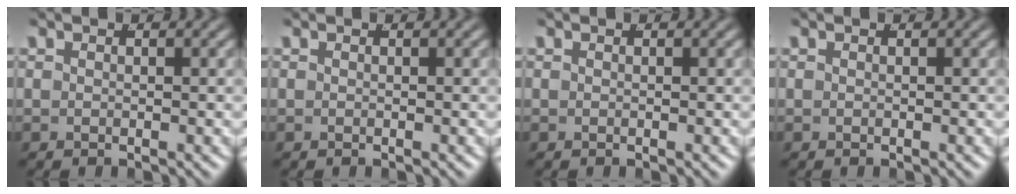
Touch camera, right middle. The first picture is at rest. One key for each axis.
{"total": 0.0}
{"total": 0.0}
{"total": 0.0}